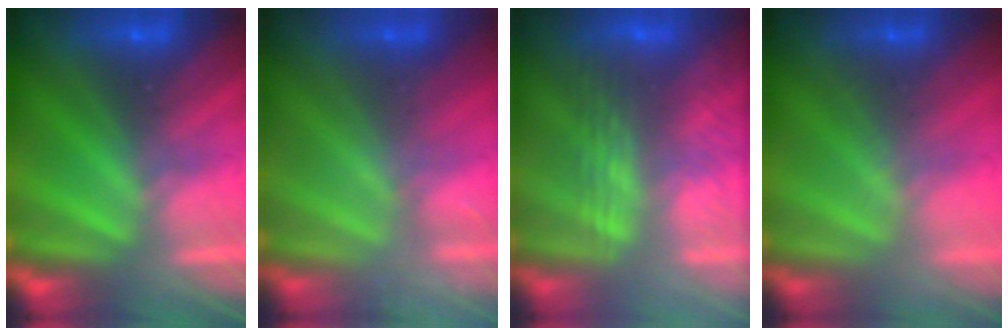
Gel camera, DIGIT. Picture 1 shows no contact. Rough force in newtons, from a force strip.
{"total": 2.5}
{"total": 2.8}
{"total": 2.3}